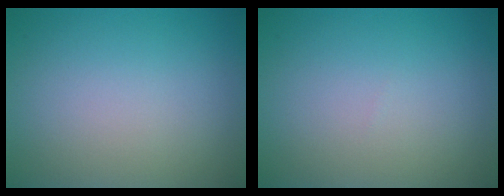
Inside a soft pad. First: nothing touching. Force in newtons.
{"total": 0.0}